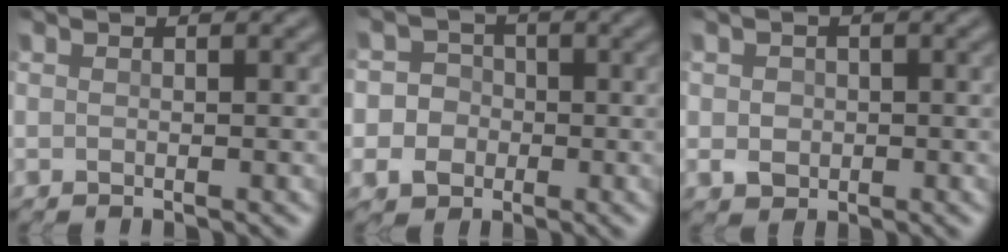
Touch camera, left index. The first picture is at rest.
{"total": 7.4, "force": [-1.7, 7.0, 1.8], "torque": [-0.040, 0.012, -0.062]}
{"total": 2.2, "force": [-0.2, 1.8, 1.1], "torque": [-0.018, 0.000, -0.007]}